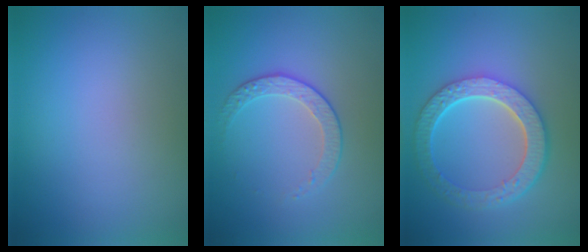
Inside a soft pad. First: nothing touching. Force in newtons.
{"total": 2.2, "press": 1.7, "slide": 1.4}
{"total": 6.0, "press": 4.5, "slide": 4.0}